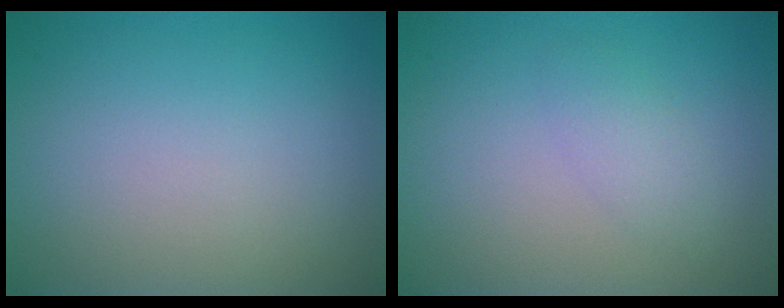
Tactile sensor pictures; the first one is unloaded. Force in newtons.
{"total": 1.6, "press": 1.6, "slide": 0.1}